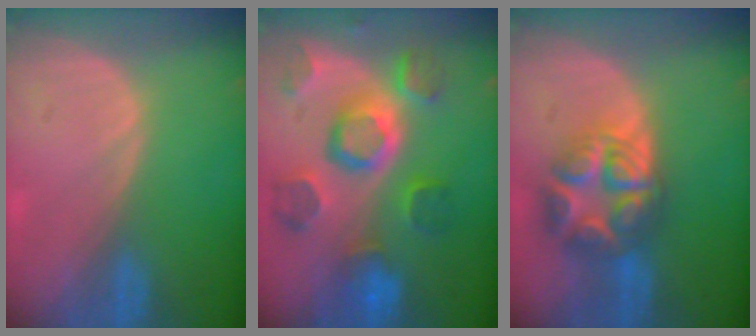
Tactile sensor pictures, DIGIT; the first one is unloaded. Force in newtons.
{"total": 11.3, "press": 10.0, "slide": 5.3}
{"total": 8.6, "press": 8.6, "slide": 0.6}